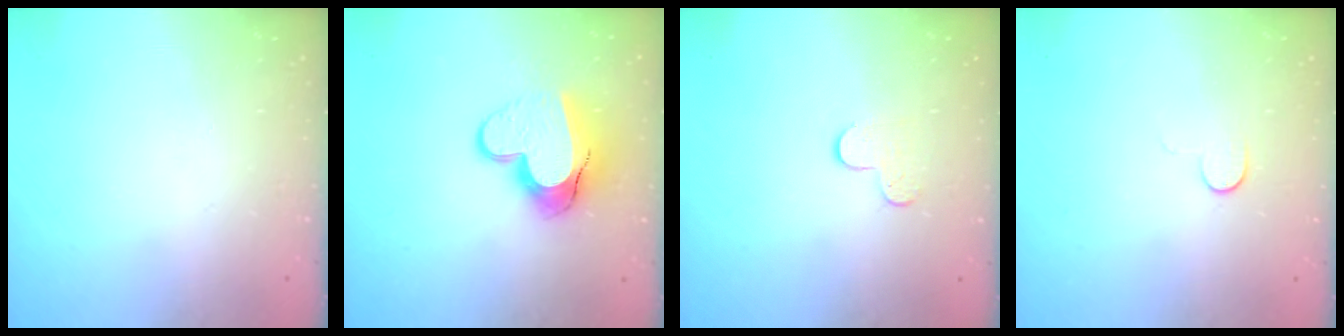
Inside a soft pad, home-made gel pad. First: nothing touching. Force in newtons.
{"total": 14.1, "press": 14.1, "slide": 1.1}
{"total": 4.3, "press": 4.3, "slide": 0.4}
{"total": 5.0, "press": 5.0, "slide": 0.5}